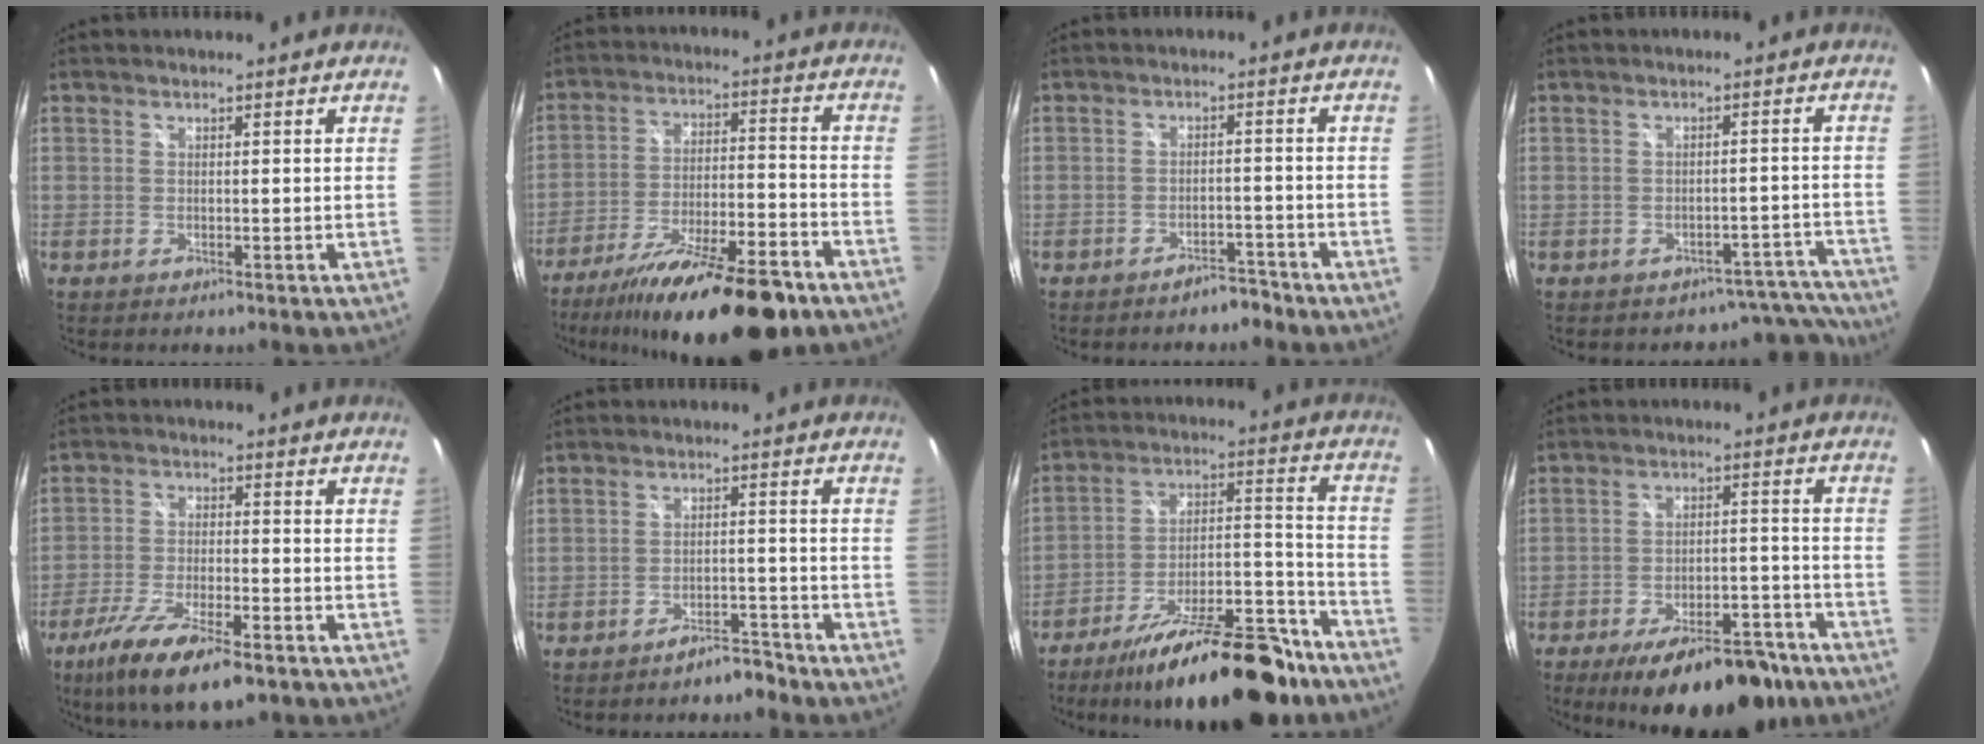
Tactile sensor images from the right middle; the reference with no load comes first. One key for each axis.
{"total": 22.0, "fx": -16.4, "fy": 5.2, "fz": 13.7, "tx": -0.238, "ty": -0.034, "tz": -0.252}
{"total": 3.5, "fx": -3.1, "fy": 1.3, "fz": 0.9, "tx": -0.021, "ty": 0.007, "tz": -0.041}
{"total": 9.3, "fx": -8.7, "fy": 3.3, "fz": -0.5, "tx": 0.027, "ty": 0.041, "tz": -0.103}
{"total": 14.0, "fx": -9.4, "fy": 3.9, "fz": 9.6, "tx": -0.206, "ty": -0.042, "tz": -0.168}
{"total": 4.0, "fx": -3.7, "fy": 1.0, "fz": 1.0, "tx": -0.025, "ty": 0.008, "tz": -0.051}
{"total": 23.5, "fx": -17.6, "fy": 7.4, "fz": 13.7, "tx": -0.214, "ty": 0.004, "tz": -0.256}
{"total": 17.4, "fx": -13.2, "fy": 6.1, "fz": 9.5, "tx": -0.148, "ty": -0.007, "tz": -0.178}